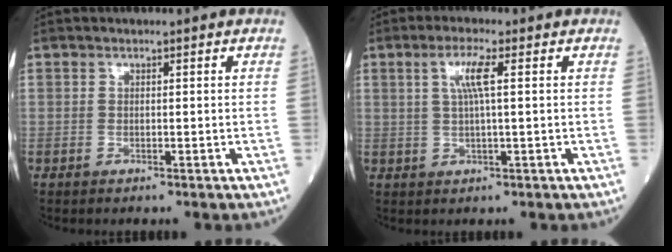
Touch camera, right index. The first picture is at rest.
{"total": 4.2, "force": [1.2, -0.1, 4.0], "torque": [-0.081, 0.006, 0.023]}